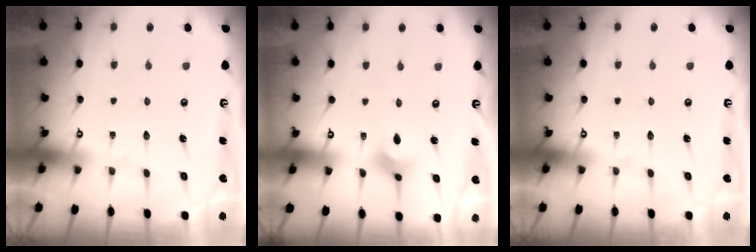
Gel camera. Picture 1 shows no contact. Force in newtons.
{"total": 4.5, "press": 4.3, "slide": 1.2}
{"total": 0.0}